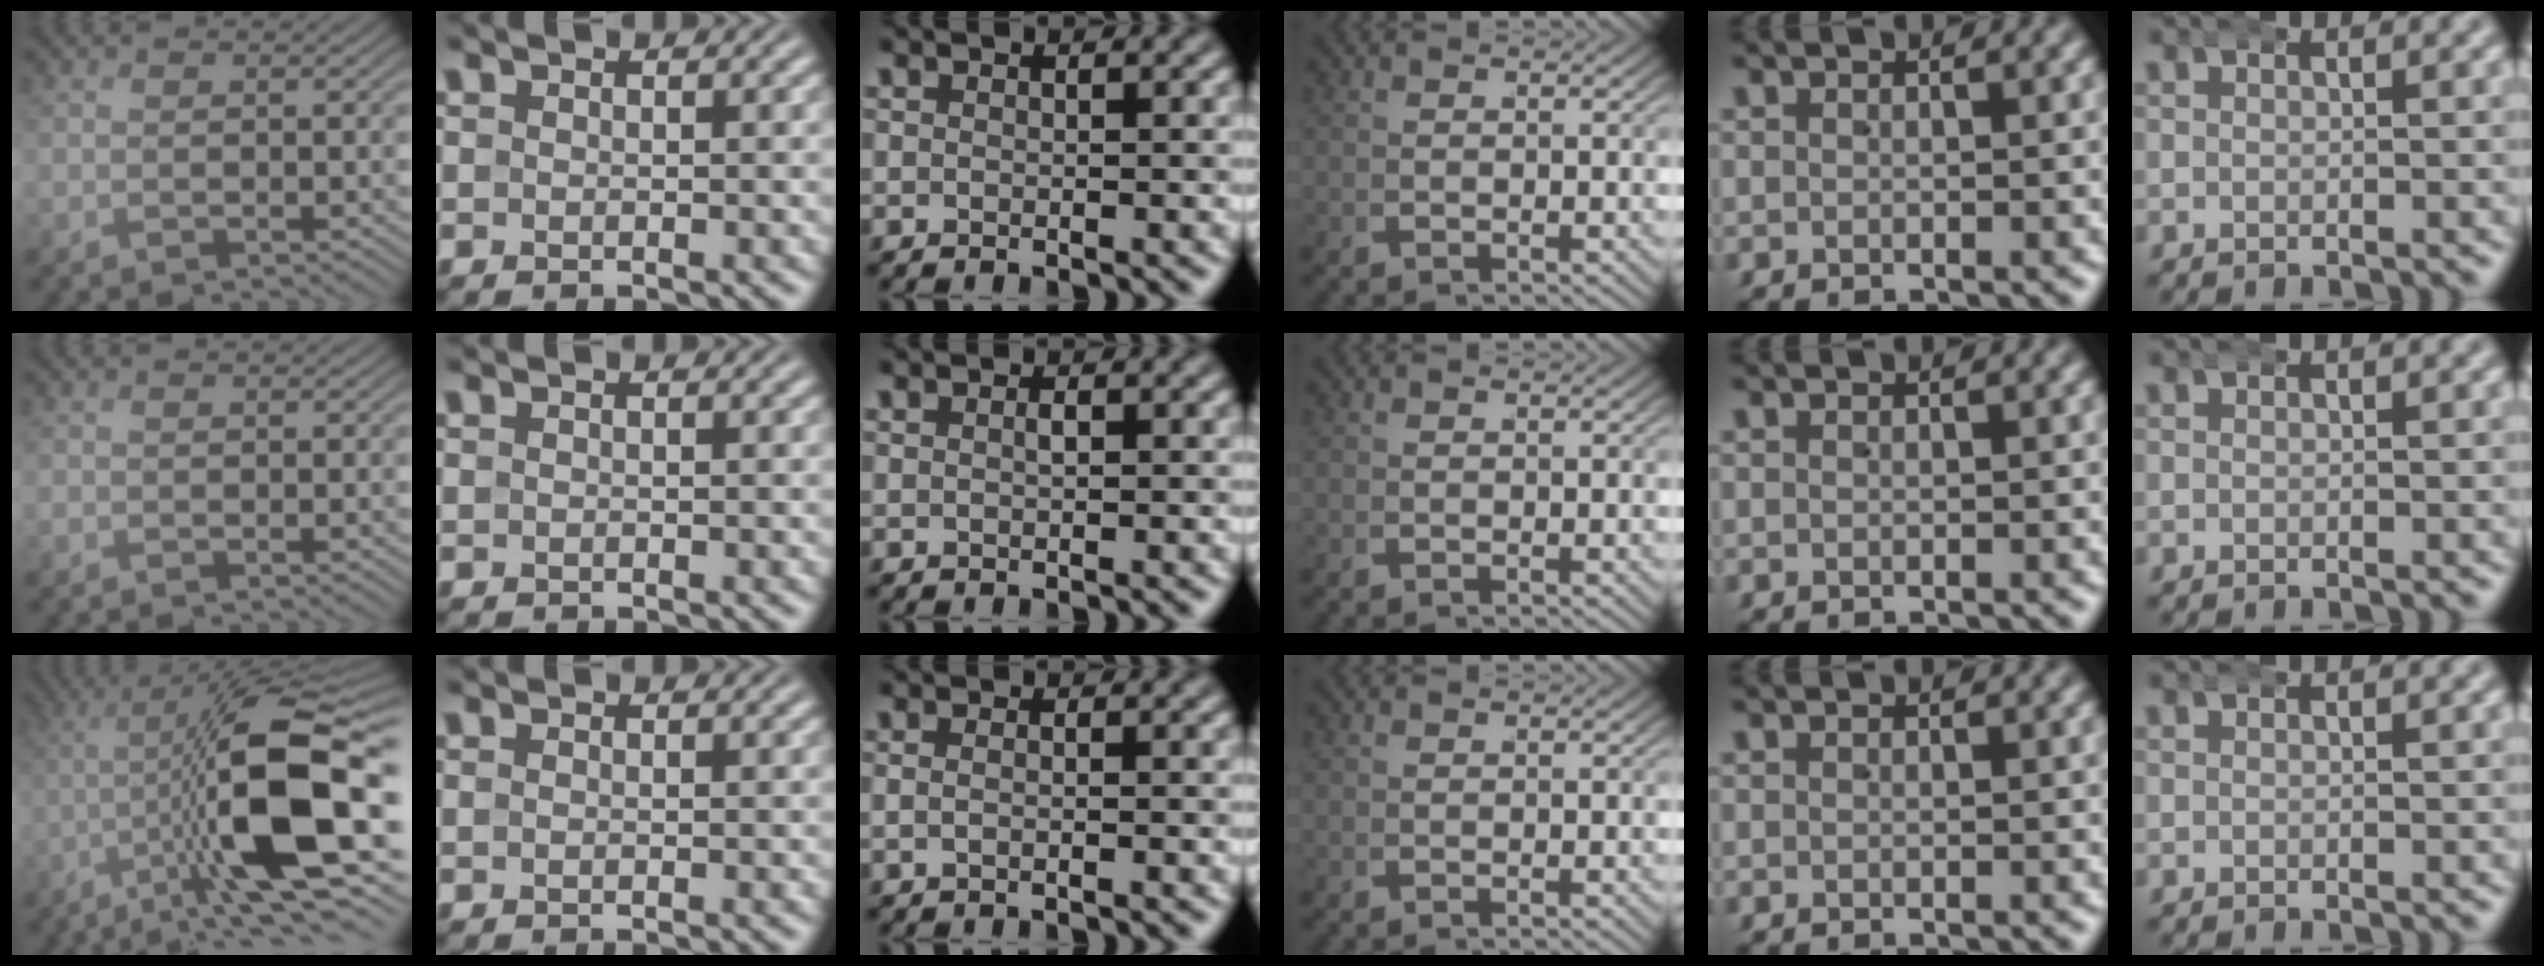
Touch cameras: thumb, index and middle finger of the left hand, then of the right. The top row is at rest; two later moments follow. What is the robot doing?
{"motion": "wrap", "object": "arm wrap"}